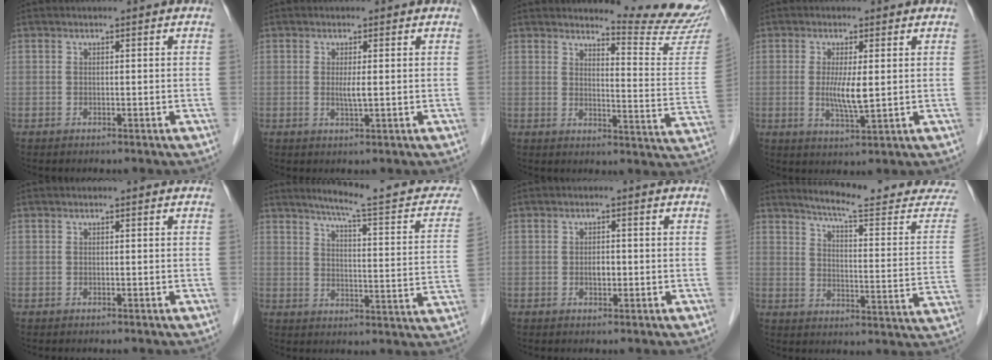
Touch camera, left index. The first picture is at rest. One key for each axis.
{"total": 1.8, "fx": 0.1, "fy": 0.1, "fz": 1.8, "tx": -0.040, "ty": -0.003, "tz": 0.002}
{"total": 12.9, "fx": 12.7, "fy": -1.6, "fz": 1.6, "tx": -0.018, "ty": -0.128, "tz": 0.138}
{"total": 4.7, "fx": 0.3, "fy": 0.6, "fz": 4.6, "tx": -0.090, "ty": -0.009, "tz": 0.007}
{"total": 0.0}
{"total": 18.0, "fx": 15.3, "fy": 1.3, "fz": 9.5, "tx": -0.118, "ty": -0.032, "tz": 0.180}
{"total": 1.6, "fx": -0.3, "fy": 0.9, "fz": 1.3, "tx": -0.021, "ty": 0.002, "tz": -0.004}
{"total": 18.4, "fx": 17.2, "fy": 0.3, "fz": 6.5, "tx": -0.089, "ty": -0.087, "tz": 0.209}